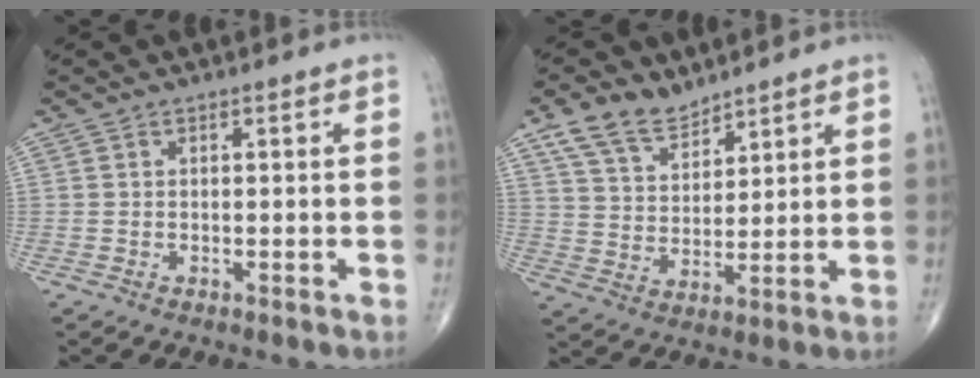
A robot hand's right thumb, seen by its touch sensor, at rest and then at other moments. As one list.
[{"total": 8.6, "force": [6.3, 4.6, 3.6], "torque": [-0.050, -0.029, 0.127]}]